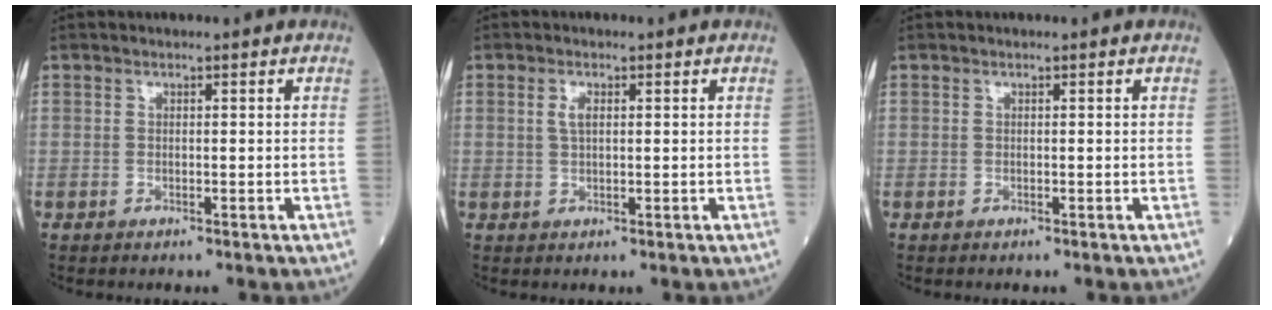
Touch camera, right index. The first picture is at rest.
{"total": 1.8, "force": [0.6, 0.6, 1.6], "torque": [-0.036, 0.002, 0.012]}
{"total": 0.0}